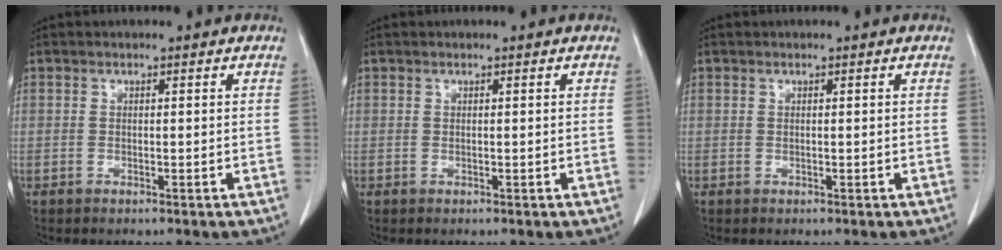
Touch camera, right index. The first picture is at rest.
{"total": 0.0}
{"total": 0.0}